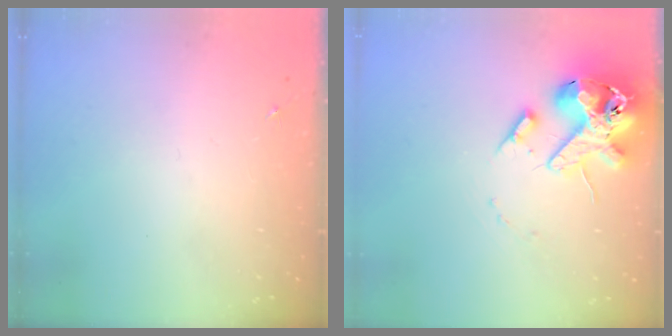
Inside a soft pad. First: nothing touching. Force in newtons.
{"total": 15.6, "press": 15.4, "slide": 2.4}